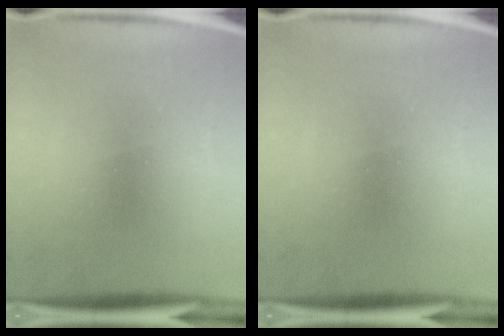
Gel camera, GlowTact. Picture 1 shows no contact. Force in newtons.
{"total": 0.0}